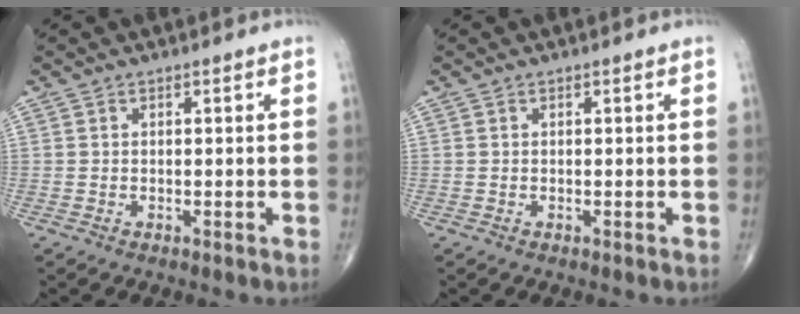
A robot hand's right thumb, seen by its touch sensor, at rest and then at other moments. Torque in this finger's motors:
{"motor_torque": [-0.03, 0.03, -0.01, 0.01, 0.01]}